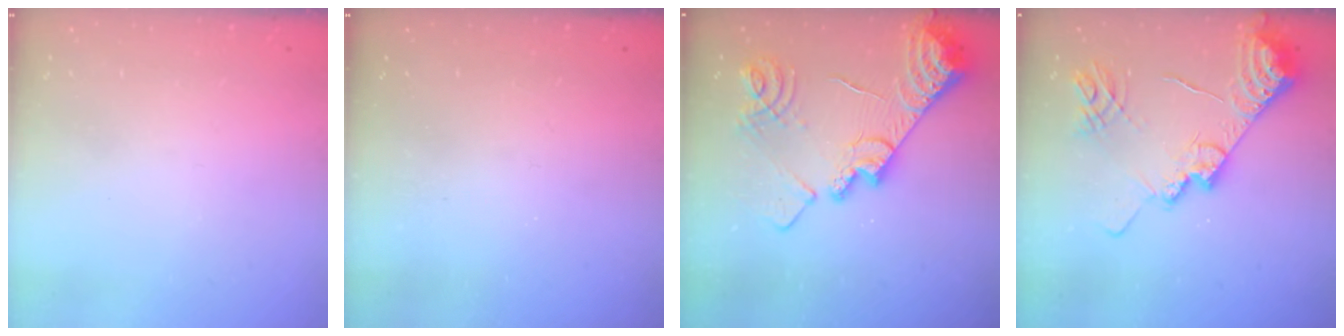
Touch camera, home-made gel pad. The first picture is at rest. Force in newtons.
{"total": 0.8, "press": 0.8, "slide": 0.3}
{"total": 18.9, "press": 18.9, "slide": 1.6}
{"total": 18.3, "press": 18.2, "slide": 2.0}